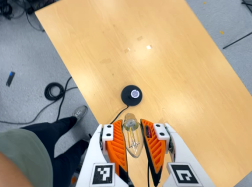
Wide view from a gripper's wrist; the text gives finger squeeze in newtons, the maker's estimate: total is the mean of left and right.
{"total": 20.1, "left": 20.9, "right": 19.2}